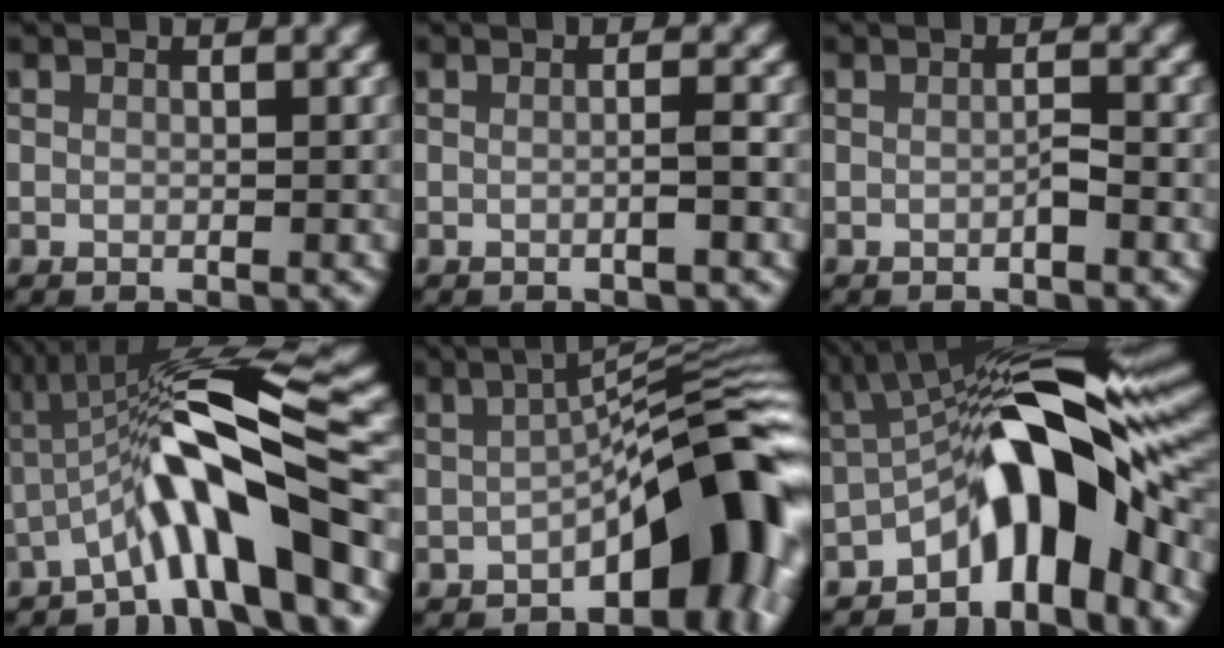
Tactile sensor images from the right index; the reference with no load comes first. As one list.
[{"total": 1.3, "force": [-0.4, 0.1, 1.2], "torque": [-0.015, 0.006, -0.013]}, {"total": 0.9, "force": [-0.5, 0.1, 0.7], "torque": [-0.013, 0.005, -0.009]}, {"total": 9.9, "force": [-3.4, 1.7, 9.1], "torque": [-0.145, 0.023, -0.069]}, {"total": 11.2, "force": [-4.2, 3.8, 9.6], "torque": [-0.111, 0.023, -0.069]}, {"total": 10.6, "force": [-4.0, 3.4, 9.2], "torque": [-0.127, 0.020, -0.080]}]